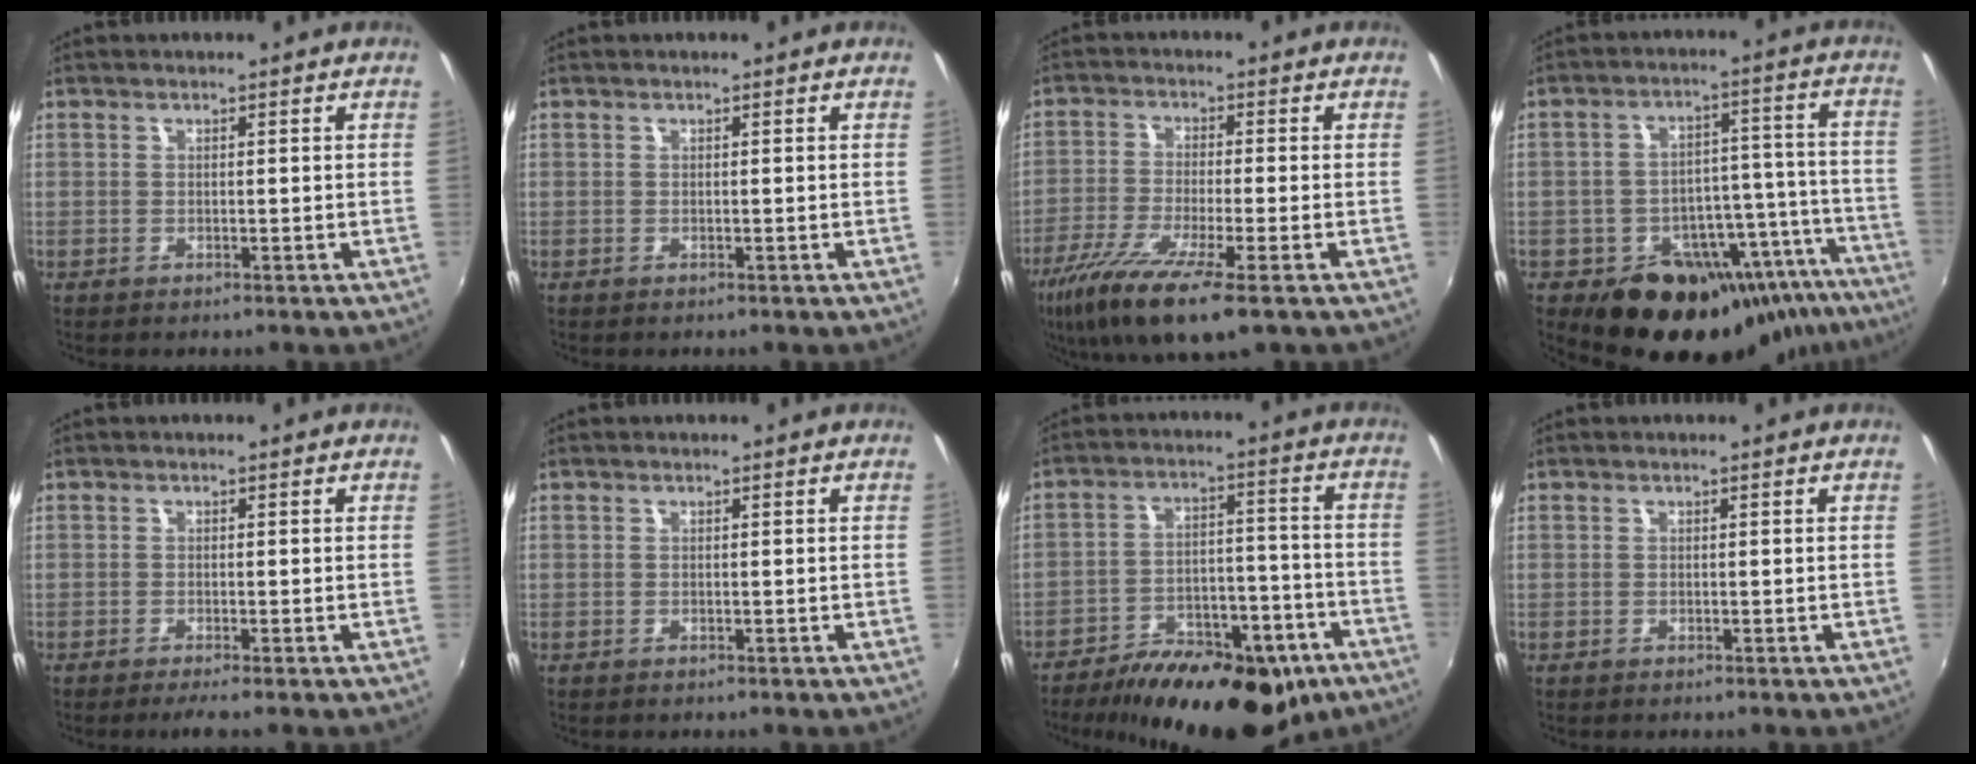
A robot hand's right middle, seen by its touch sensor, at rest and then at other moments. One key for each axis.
{"total": 0.0}
{"total": 12.6, "fx": -7.8, "fy": 1.8, "fz": 9.8, "tx": -0.210, "ty": -0.046, "tz": -0.145}
{"total": 22.1, "fx": -16.1, "fy": 12.3, "fz": 8.8, "tx": -0.134, "ty": 0.044, "tz": -0.197}
{"total": 1.5, "fx": -1.1, "fy": -0.4, "fz": 0.9, "tx": -0.022, "ty": -0.006, "tz": -0.024}
{"total": 0.0}
{"total": 23.1, "fx": -15.9, "fy": 10.1, "fz": 13.3, "tx": -0.225, "ty": -0.011, "tz": -0.215}
{"total": 0.0}